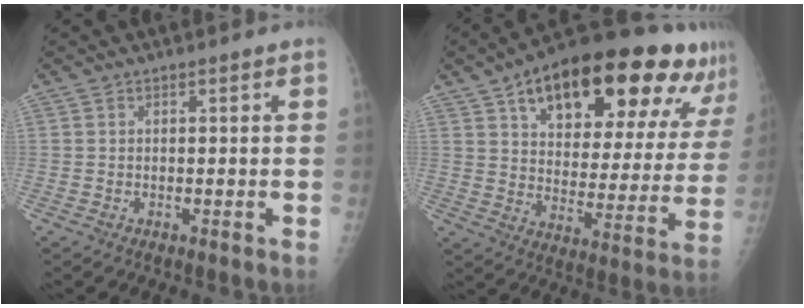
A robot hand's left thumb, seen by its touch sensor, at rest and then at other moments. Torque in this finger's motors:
{"motor_torque": [0.76, 0.78, 1.54, -1.23, 0.39]}